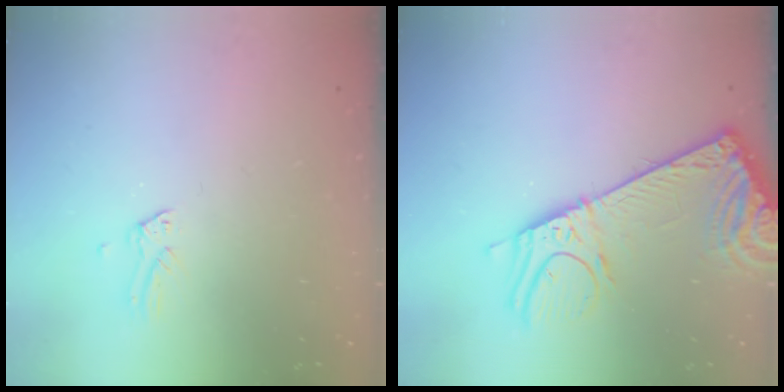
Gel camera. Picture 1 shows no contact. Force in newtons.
{"total": 14.0, "press": 13.6, "slide": 3.2}